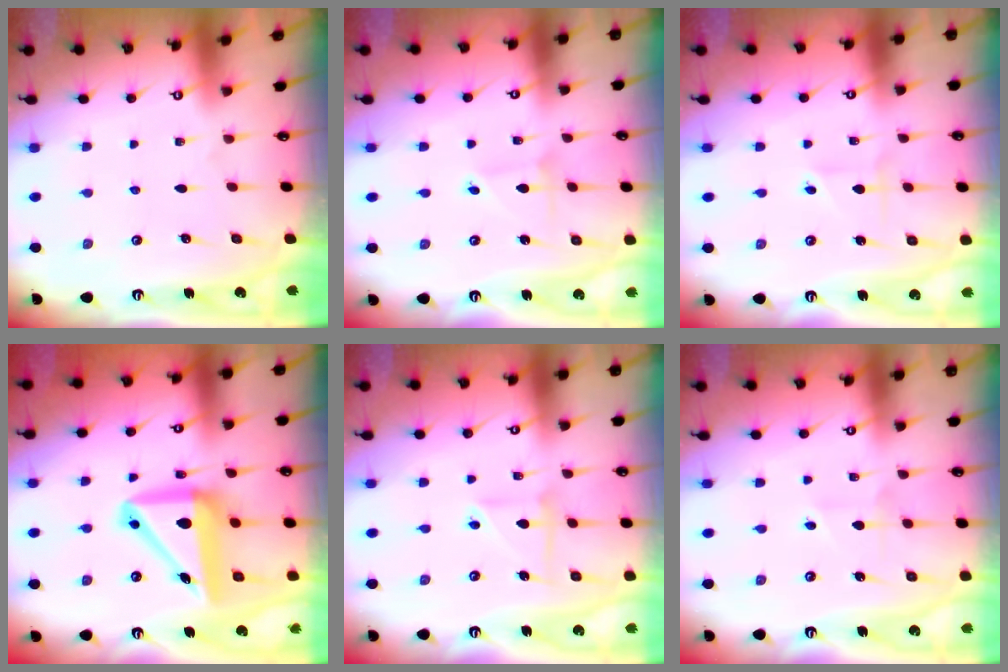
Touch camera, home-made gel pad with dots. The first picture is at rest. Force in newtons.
{"total": 2.1, "press": 2.1, "slide": 0.2}
{"total": 1.8, "press": 1.7, "slide": 0.4}
{"total": 14.0, "press": 13.6, "slide": 3.3}
{"total": 5.2, "press": 5.2, "slide": 0.7}
{"total": 3.4, "press": 3.2, "slide": 1.1}